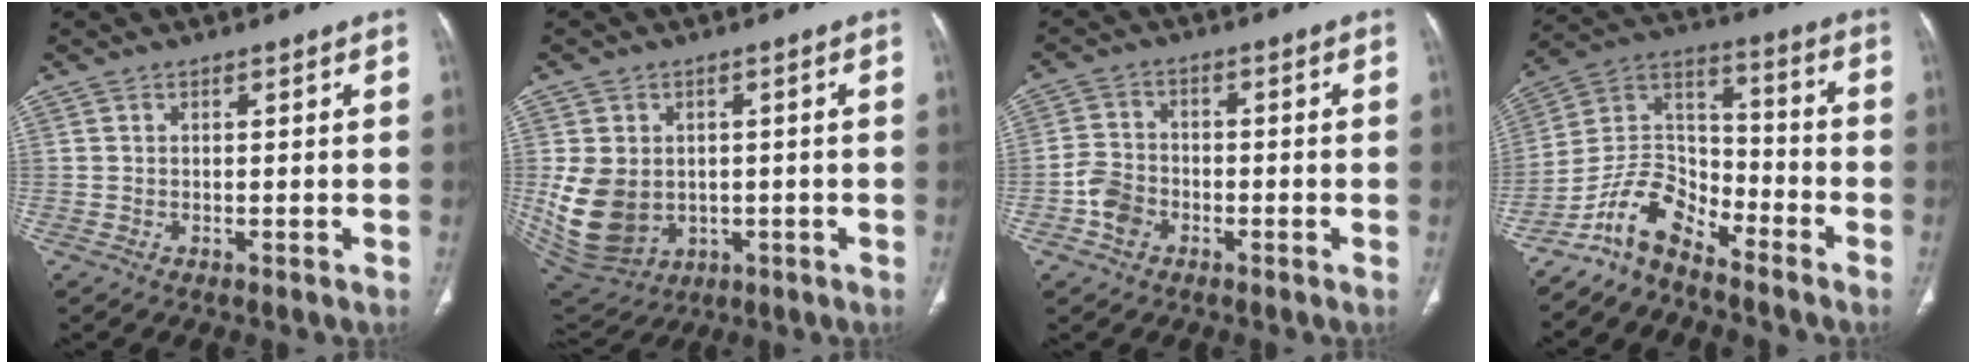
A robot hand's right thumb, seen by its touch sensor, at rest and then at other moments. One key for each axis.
{"total": 14.0, "fx": -1.0, "fy": 11.4, "fz": 8.2, "tx": -0.156, "ty": -0.003, "tz": 0.016}
{"total": 5.4, "fx": -2.3, "fy": 4.1, "fz": 2.6, "tx": -0.037, "ty": 0.019, "tz": -0.046}
{"total": 10.8, "fx": -8.6, "fy": 5.0, "fz": 4.2, "tx": -0.068, "ty": 0.090, "tz": -0.174}